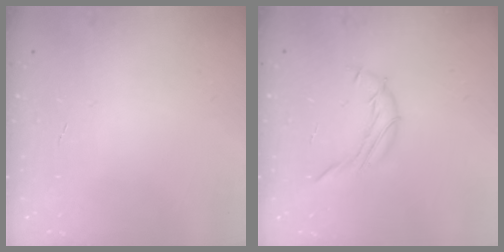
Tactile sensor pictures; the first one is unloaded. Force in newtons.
{"total": 9.6, "press": 9.4, "slide": 2.2}